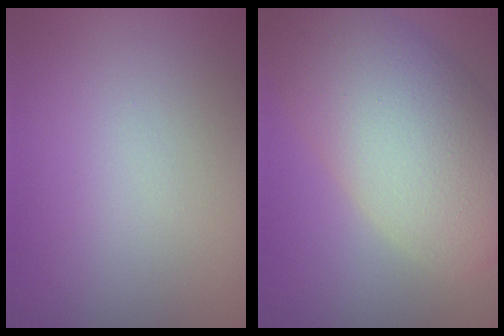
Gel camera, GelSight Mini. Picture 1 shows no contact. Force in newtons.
{"total": 10.8, "press": 10.8, "slide": 0.7}